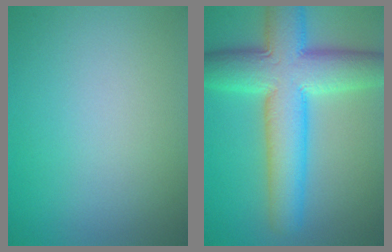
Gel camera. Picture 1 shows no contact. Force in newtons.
{"total": 10.5, "press": 10.5, "slide": 0.3}